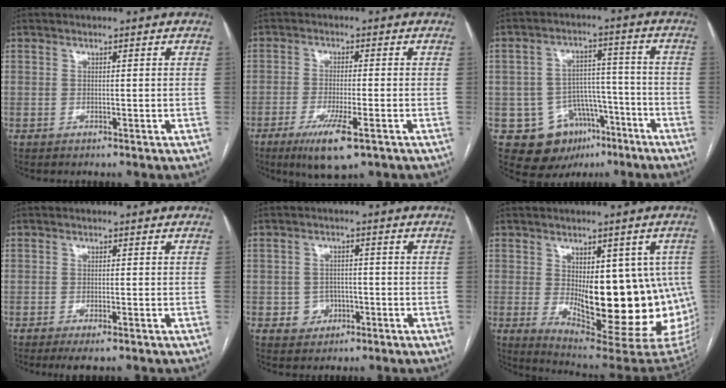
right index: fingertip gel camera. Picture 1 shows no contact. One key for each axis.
{"total": 6.9, "fx": -3.8, "fy": 0.9, "fz": 5.7, "tx": -0.106, "ty": -0.017, "tz": -0.059}
{"total": 11.4, "fx": -5.7, "fy": 9.0, "fz": 4.1, "tx": -0.056, "ty": 0.036, "tz": -0.073}
{"total": 2.7, "fx": -1.8, "fy": 0.5, "fz": 2.0, "tx": -0.029, "ty": -0.005, "tz": -0.027}
{"total": 3.3, "fx": -1.0, "fy": 3.0, "fz": 0.9, "tx": -0.005, "ty": 0.008, "tz": -0.009}
{"total": 20.6, "fx": -1.9, "fy": 7.5, "fz": 19.2, "tx": -0.184, "ty": 0.000, "tz": 0.003}